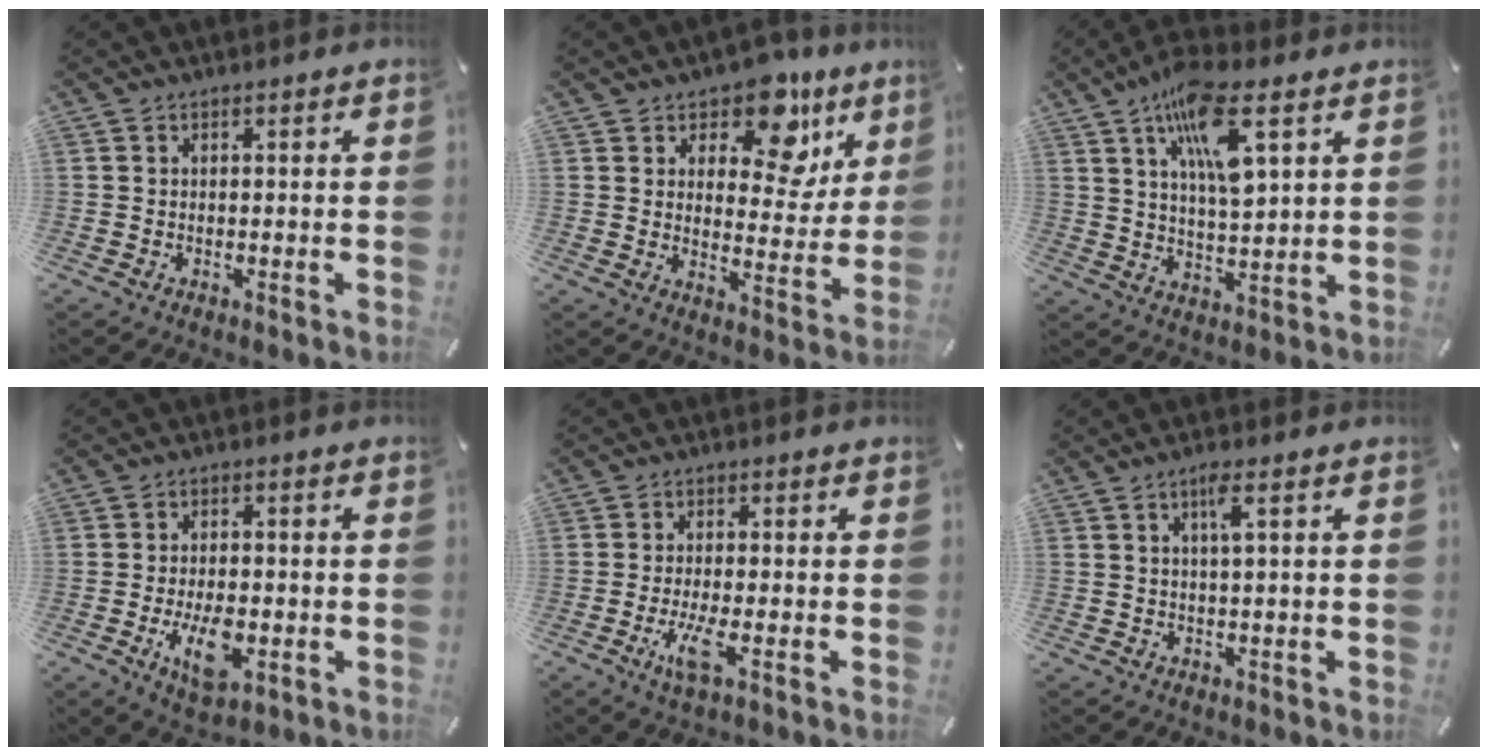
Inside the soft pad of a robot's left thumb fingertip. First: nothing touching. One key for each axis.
{"total": 13.7, "fx": 8.8, "fy": 7.5, "fz": 7.3, "tx": -0.098, "ty": -0.061, "tz": 0.151}
{"total": 13.1, "fx": 6.9, "fy": 4.1, "fz": 10.4, "tx": -0.188, "ty": -0.015, "tz": 0.117}
{"total": 8.6, "fx": -2.5, "fy": 4.4, "fz": 7.0, "tx": -0.127, "ty": -0.005, "tz": -0.043}
{"total": 6.4, "fx": -2.0, "fy": 1.7, "fz": 5.8, "tx": -0.126, "ty": -0.017, "tz": -0.035}
{"total": 3.5, "fx": 1.2, "fy": 0.2, "fz": 3.3, "tx": -0.067, "ty": 0.001, "tz": 0.018}